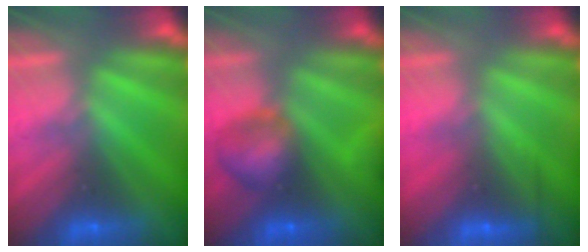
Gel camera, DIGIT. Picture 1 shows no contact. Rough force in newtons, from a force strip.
{"total": 8.9}
{"total": 2.4}